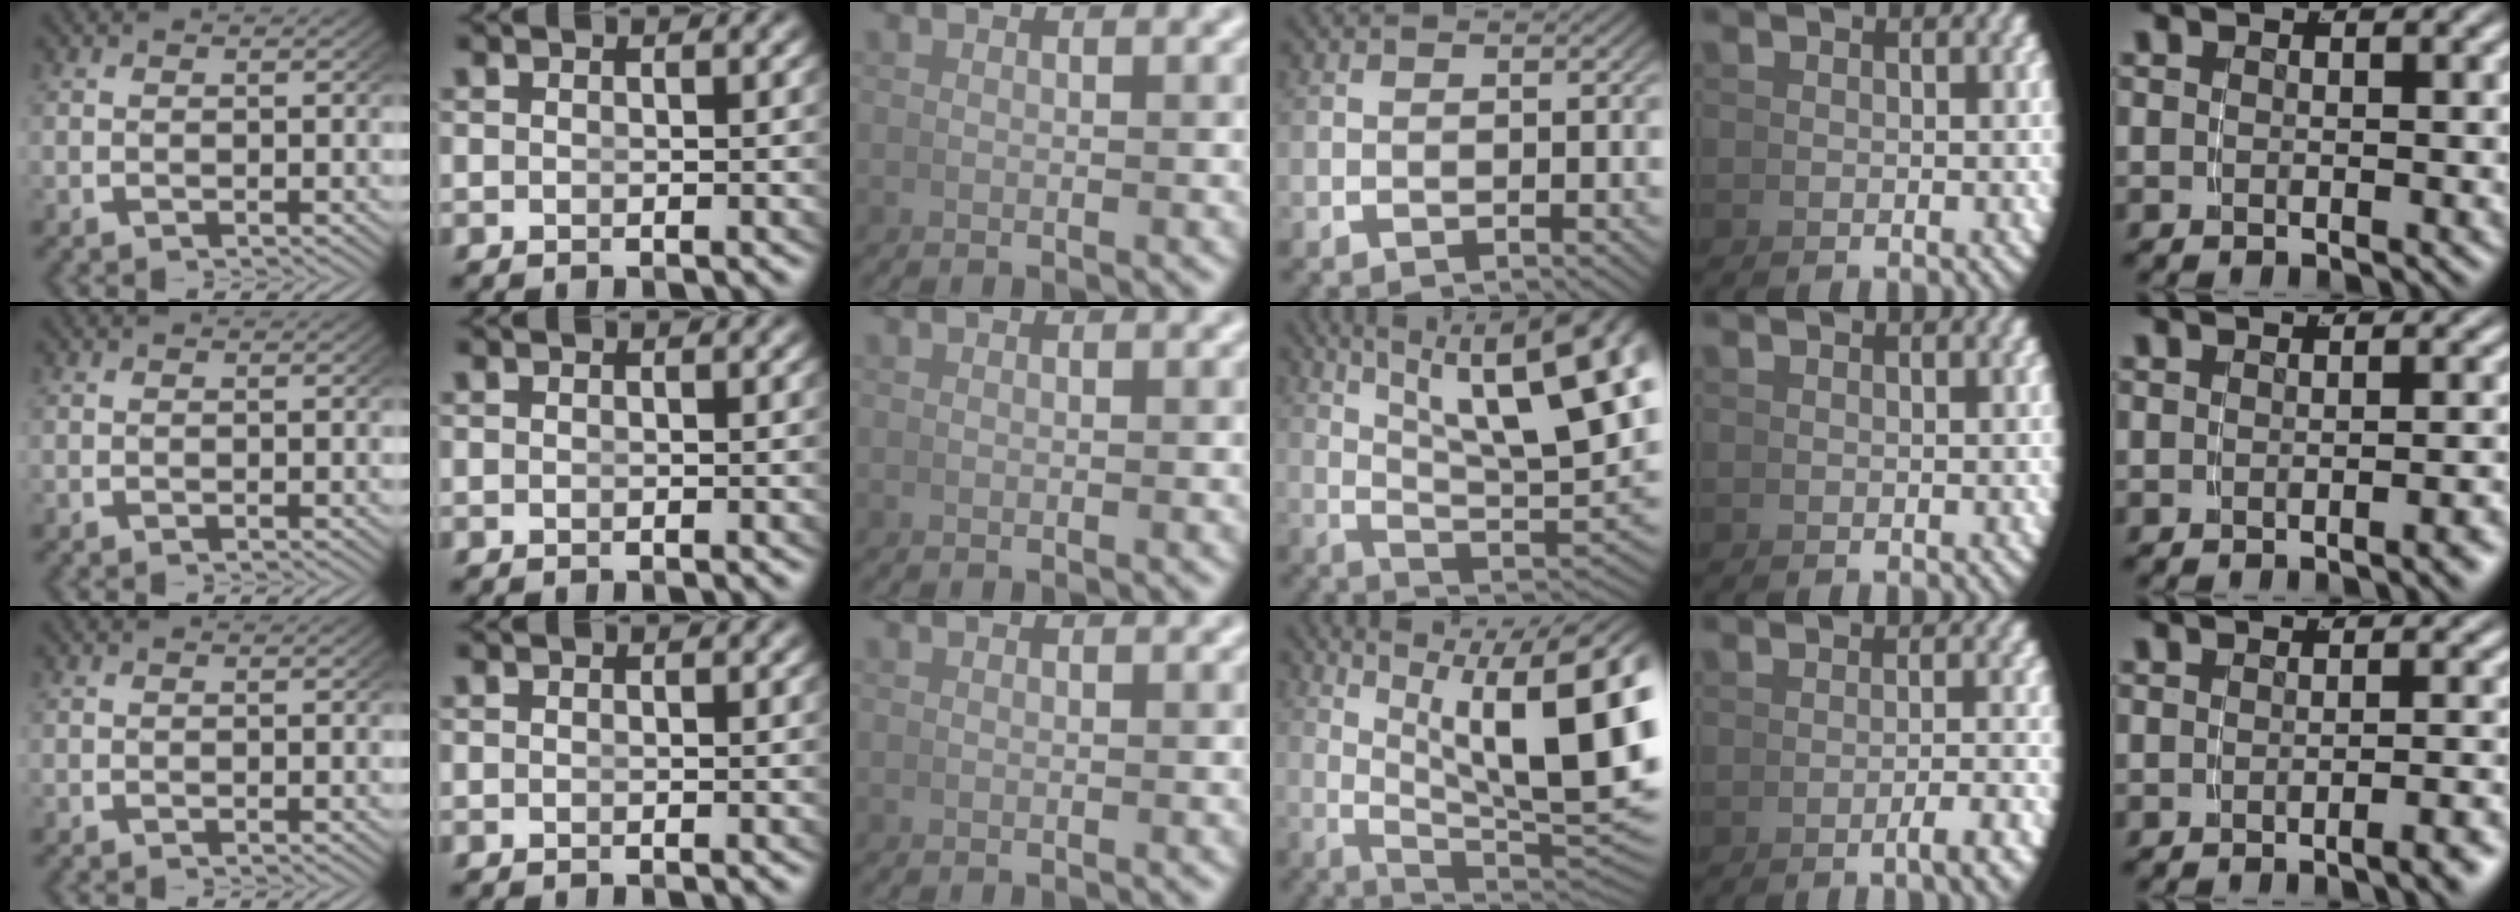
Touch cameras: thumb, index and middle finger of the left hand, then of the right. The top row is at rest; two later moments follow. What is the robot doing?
{"motion": "lift_and_place", "object": "cup"}